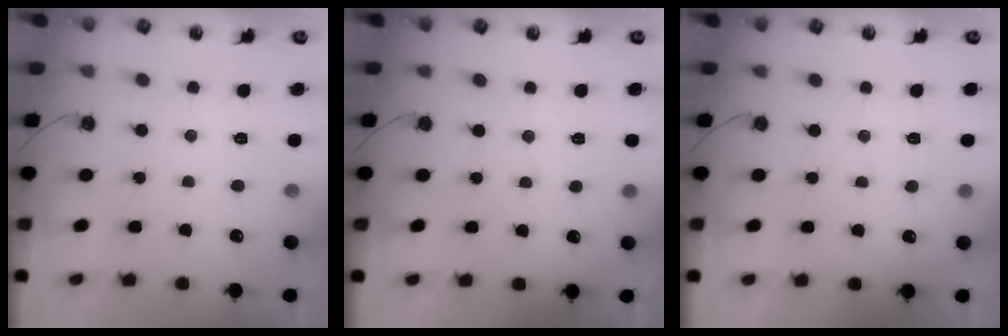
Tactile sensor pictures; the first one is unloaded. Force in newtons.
{"total": 2.7, "press": 2.7, "slide": 0.3}
{"total": 2.9, "press": 2.9, "slide": 0.3}